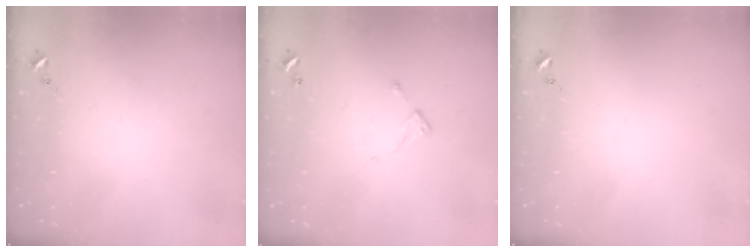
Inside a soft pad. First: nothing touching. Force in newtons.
{"total": 4.7, "press": 4.7, "slide": 0.3}
{"total": 0.0}